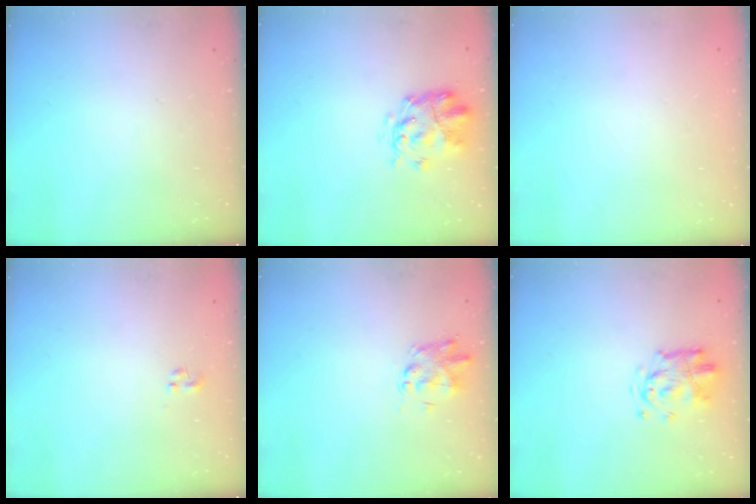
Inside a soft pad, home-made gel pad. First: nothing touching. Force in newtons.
{"total": 3.8, "press": 3.4, "slide": 1.6}
{"total": 1.8, "press": 1.8, "slide": 0.2}
{"total": 0.0}
{"total": 2.2, "press": 2.2, "slide": 0.1}
{"total": 3.3, "press": 3.2, "slide": 0.4}